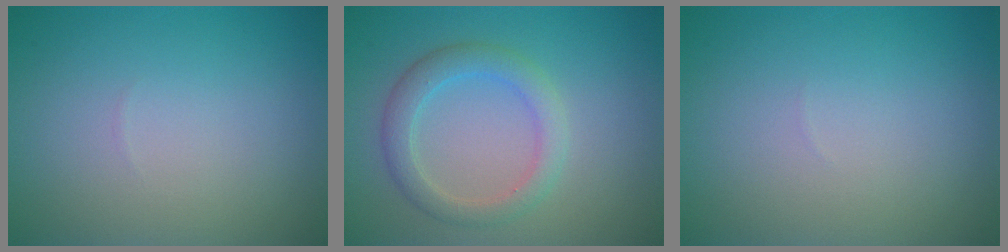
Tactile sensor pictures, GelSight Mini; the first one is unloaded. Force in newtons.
{"total": 3.0, "press": 2.9, "slide": 0.3}
{"total": 0.0}